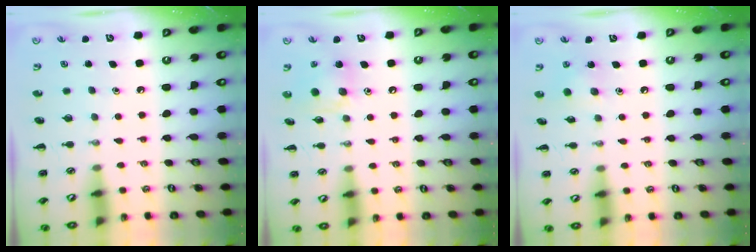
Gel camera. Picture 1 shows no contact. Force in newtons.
{"total": 11.2, "press": 10.9, "slide": 2.4}
{"total": 5.4, "press": 5.3, "slide": 1.1}